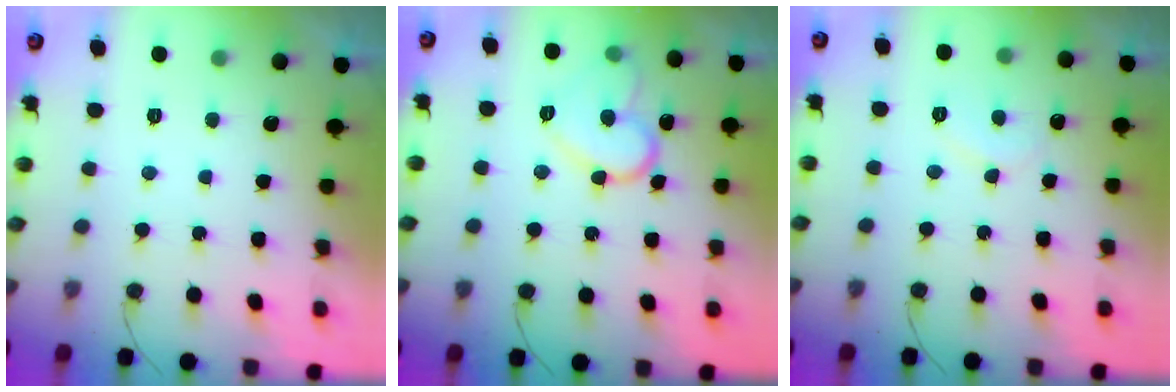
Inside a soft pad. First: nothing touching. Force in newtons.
{"total": 13.4, "press": 13.4, "slide": 0.7}
{"total": 6.4, "press": 6.4, "slide": 0.5}